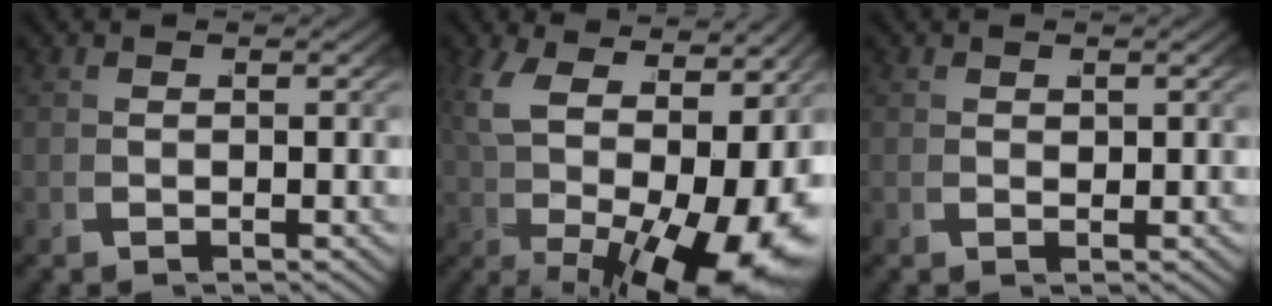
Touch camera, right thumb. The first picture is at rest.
{"total": 12.4, "force": [-0.2, 7.0, 10.3], "torque": [-0.189, -0.031, 0.021]}
{"total": 0.5, "force": [0.3, 0.4, 0.3], "torque": [-0.002, -0.001, 0.010]}